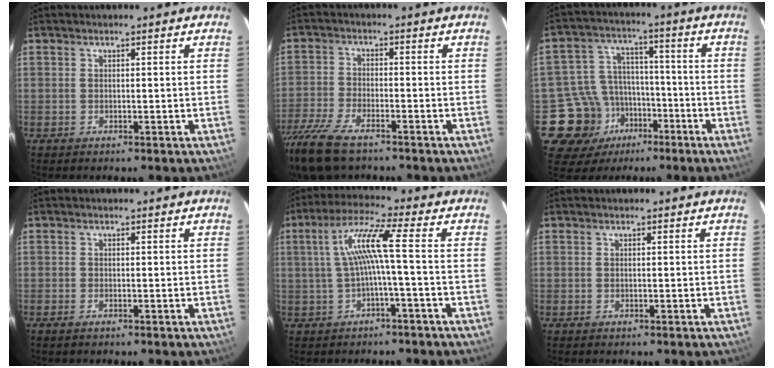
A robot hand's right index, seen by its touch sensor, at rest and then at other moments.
{"total": 13.0, "force": [-10.0, 4.1, 7.2], "torque": [-0.178, -0.040, -0.194]}
{"total": 12.7, "force": [-6.4, 10.3, 3.5], "torque": [-0.099, 0.034, -0.092]}
{"total": 1.0, "force": [-0.7, 0.3, 0.6], "torque": [-0.013, -0.002, -0.014]}
{"total": 7.6, "force": [-0.8, -0.7, 7.5], "torque": [-0.157, 0.010, -0.005]}
{"total": 0.0}